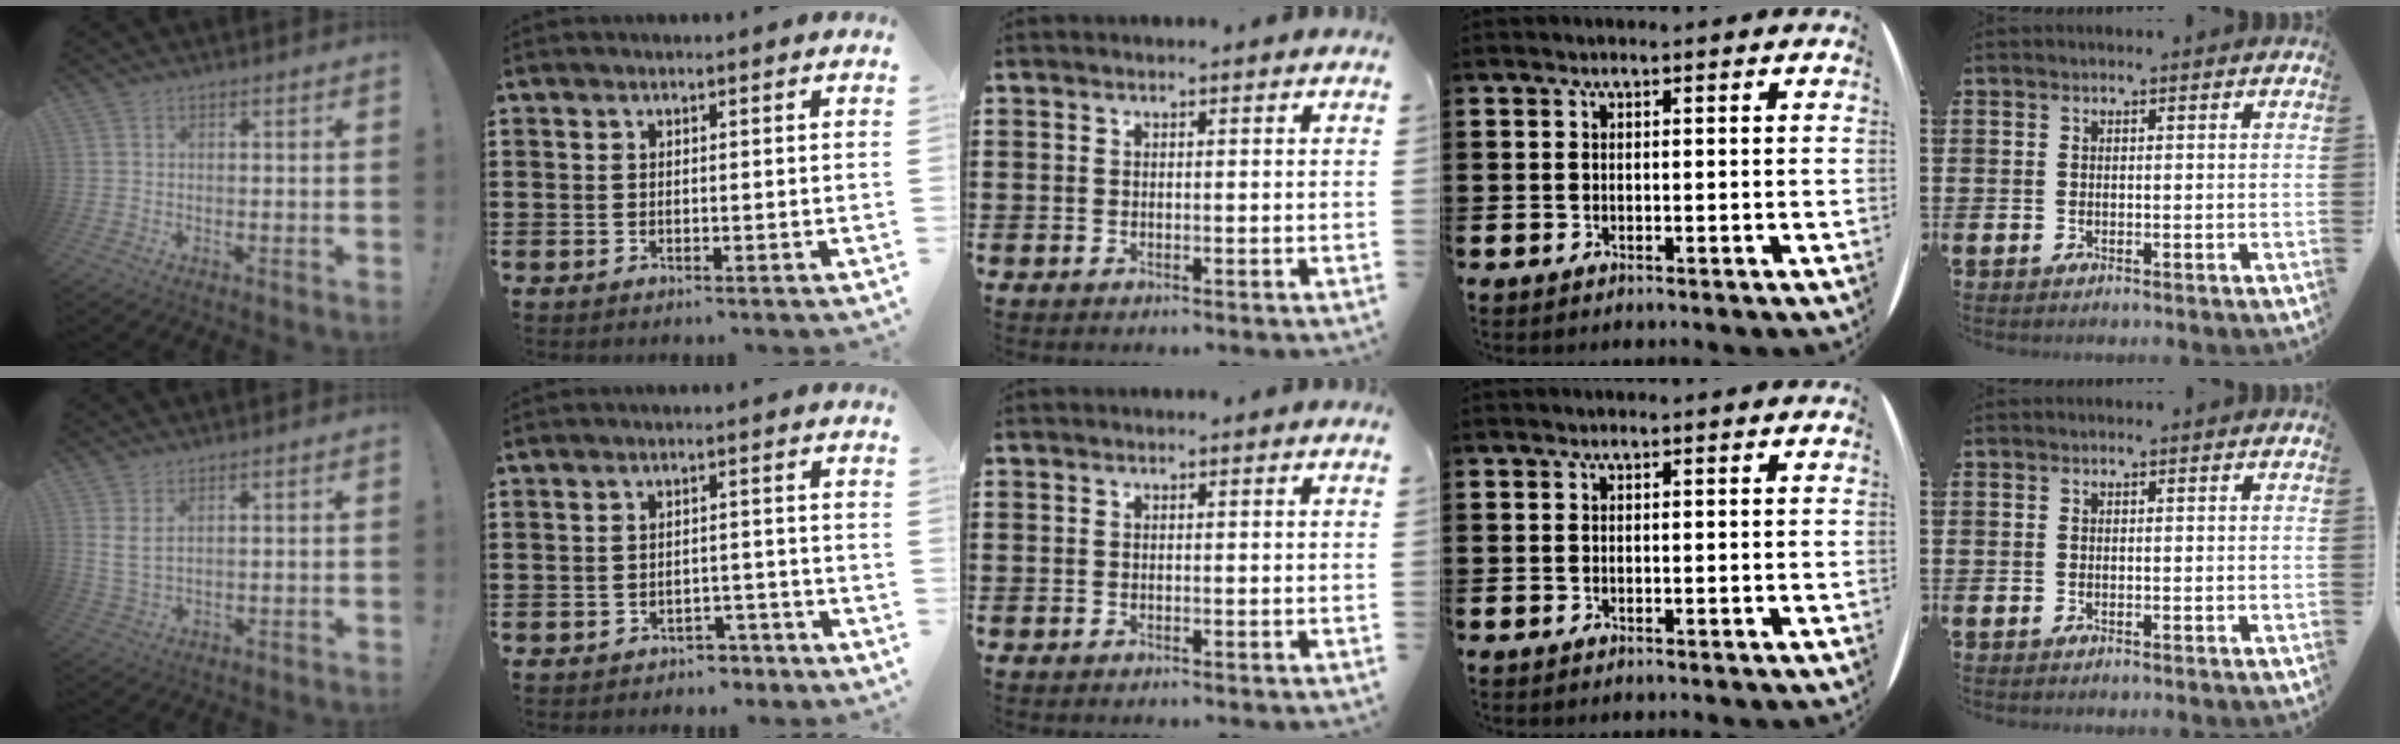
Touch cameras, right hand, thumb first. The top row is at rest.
{"thumb": {"total": 4.0, "force": [2.2, 1.5, 3.0], "torque": [-0.053, -0.007, 0.042]}, "index": {"total": 2.4, "force": [-2.3, 0.8, 0.3], "torque": [-0.013, 0.001, -0.046]}}